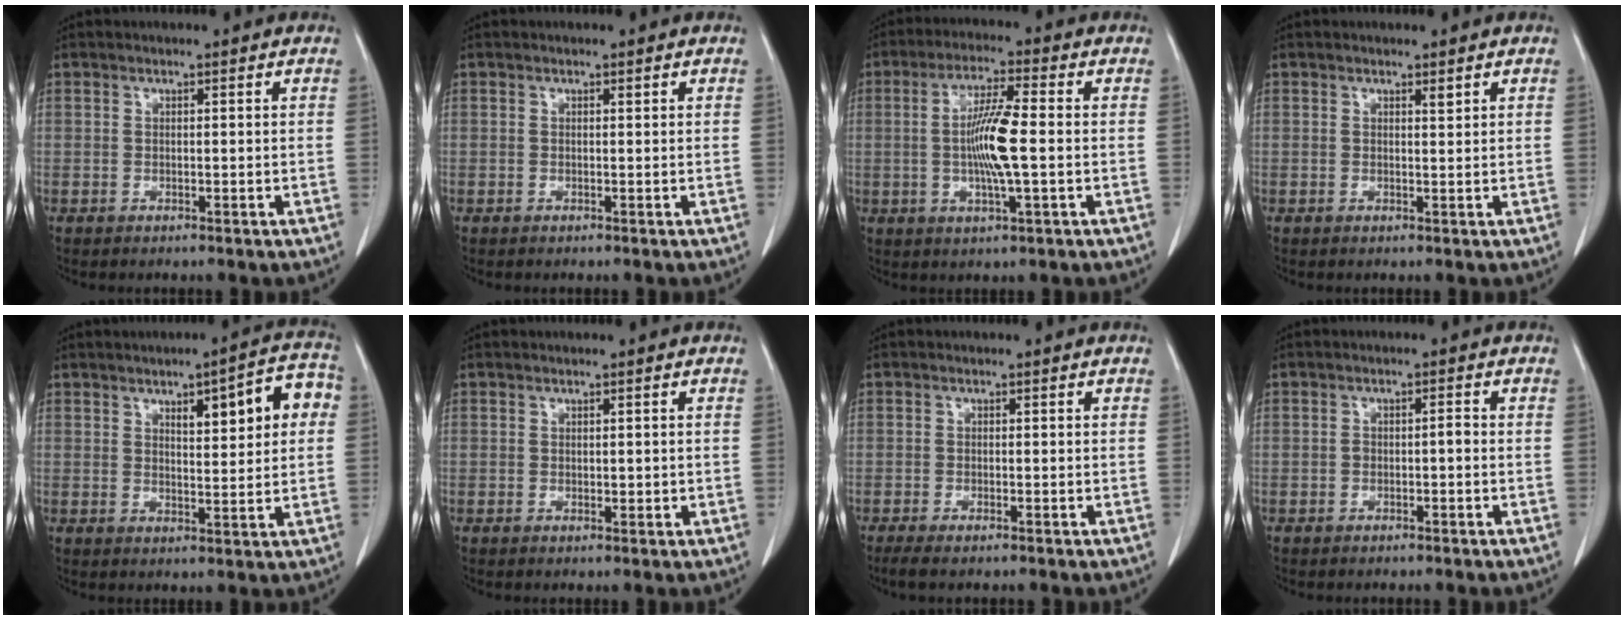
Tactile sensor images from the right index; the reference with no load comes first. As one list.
[{"total": 0.0}, {"total": 8.7, "force": [-0.5, 0.4, 8.6], "torque": [-0.164, -0.003, -0.014]}, {"total": 0.8, "force": [0.6, 0.1, 0.5], "torque": [-0.012, -0.006, 0.009]}, {"total": 9.3, "force": [2.8, 2.4, 8.5], "torque": [-0.110, 0.025, 0.038]}, {"total": 1.0, "force": [0.0, 0.5, 0.9], "torque": [-0.013, -0.003, 0.002]}, {"total": 3.3, "force": [-2.6, 0.6, 2.0], "torque": [-0.032, -0.009, -0.036]}, {"total": 1.5, "force": [-0.5, 0.6, 1.3], "torque": [-0.021, 0.004, -0.008]}]